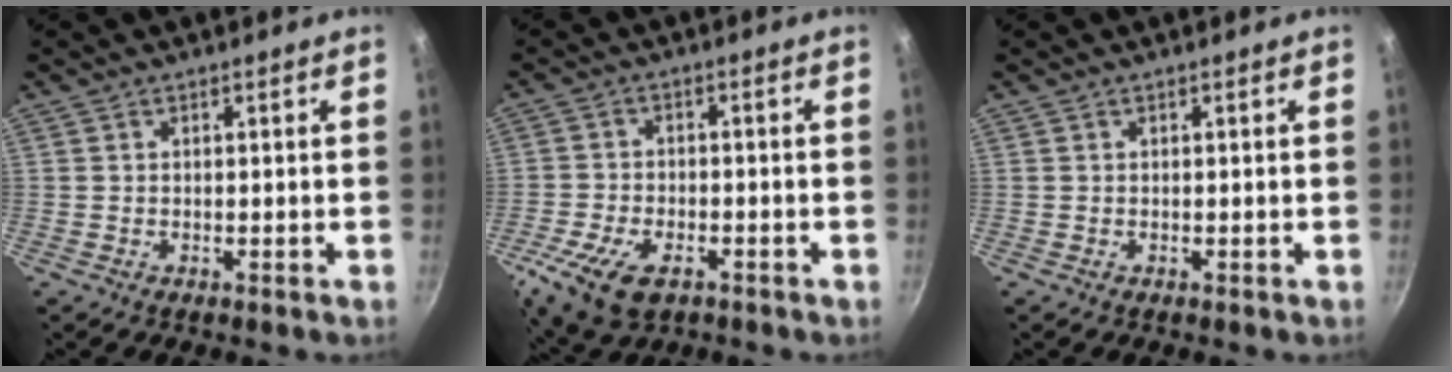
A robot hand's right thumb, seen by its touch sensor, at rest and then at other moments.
{"total": 11.5, "force": [-5.4, 6.2, 7.9], "torque": [-0.162, 0.002, -0.099]}
{"total": 0.0}